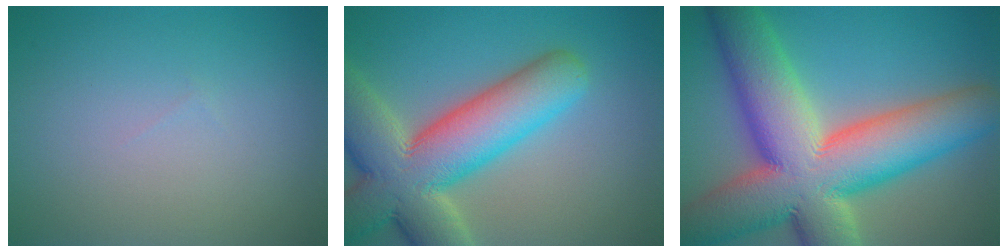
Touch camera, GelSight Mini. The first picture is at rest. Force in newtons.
{"total": 12.3, "press": 12.2, "slide": 1.0}
{"total": 16.9, "press": 16.8, "slide": 1.4}